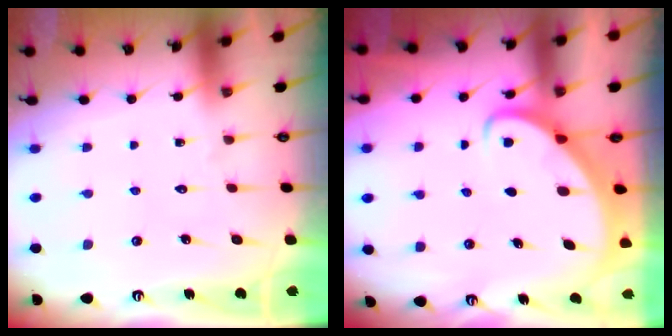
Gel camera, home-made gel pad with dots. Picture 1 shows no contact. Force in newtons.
{"total": 2.5, "press": 2.5, "slide": 0.3}